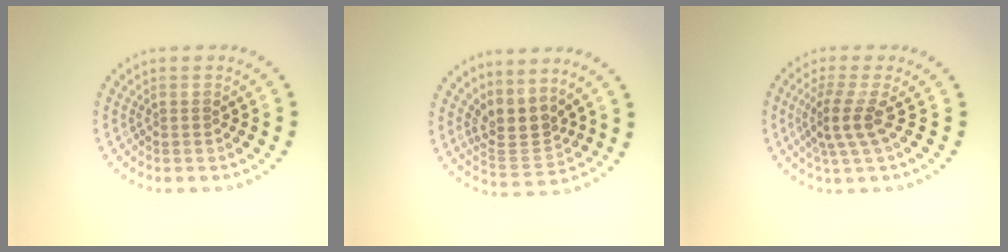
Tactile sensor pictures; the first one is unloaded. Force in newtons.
{"total": 3.1, "press": 2.3, "slide": 2.1}
{"total": 2.9, "press": 2.0, "slide": 2.1}